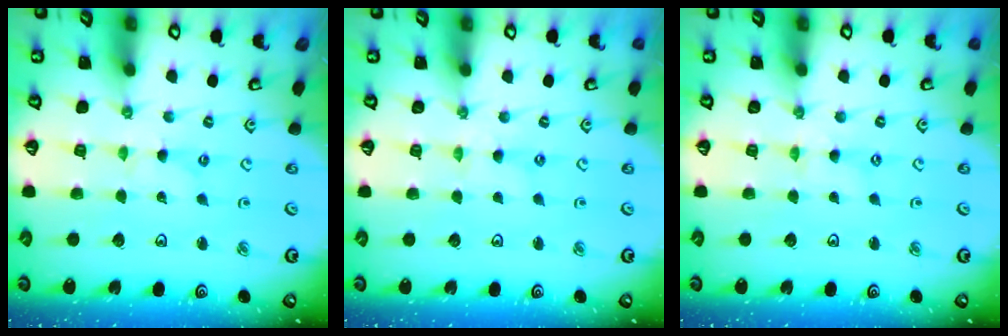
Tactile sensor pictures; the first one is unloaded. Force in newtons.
{"total": 0.0}
{"total": 0.0}